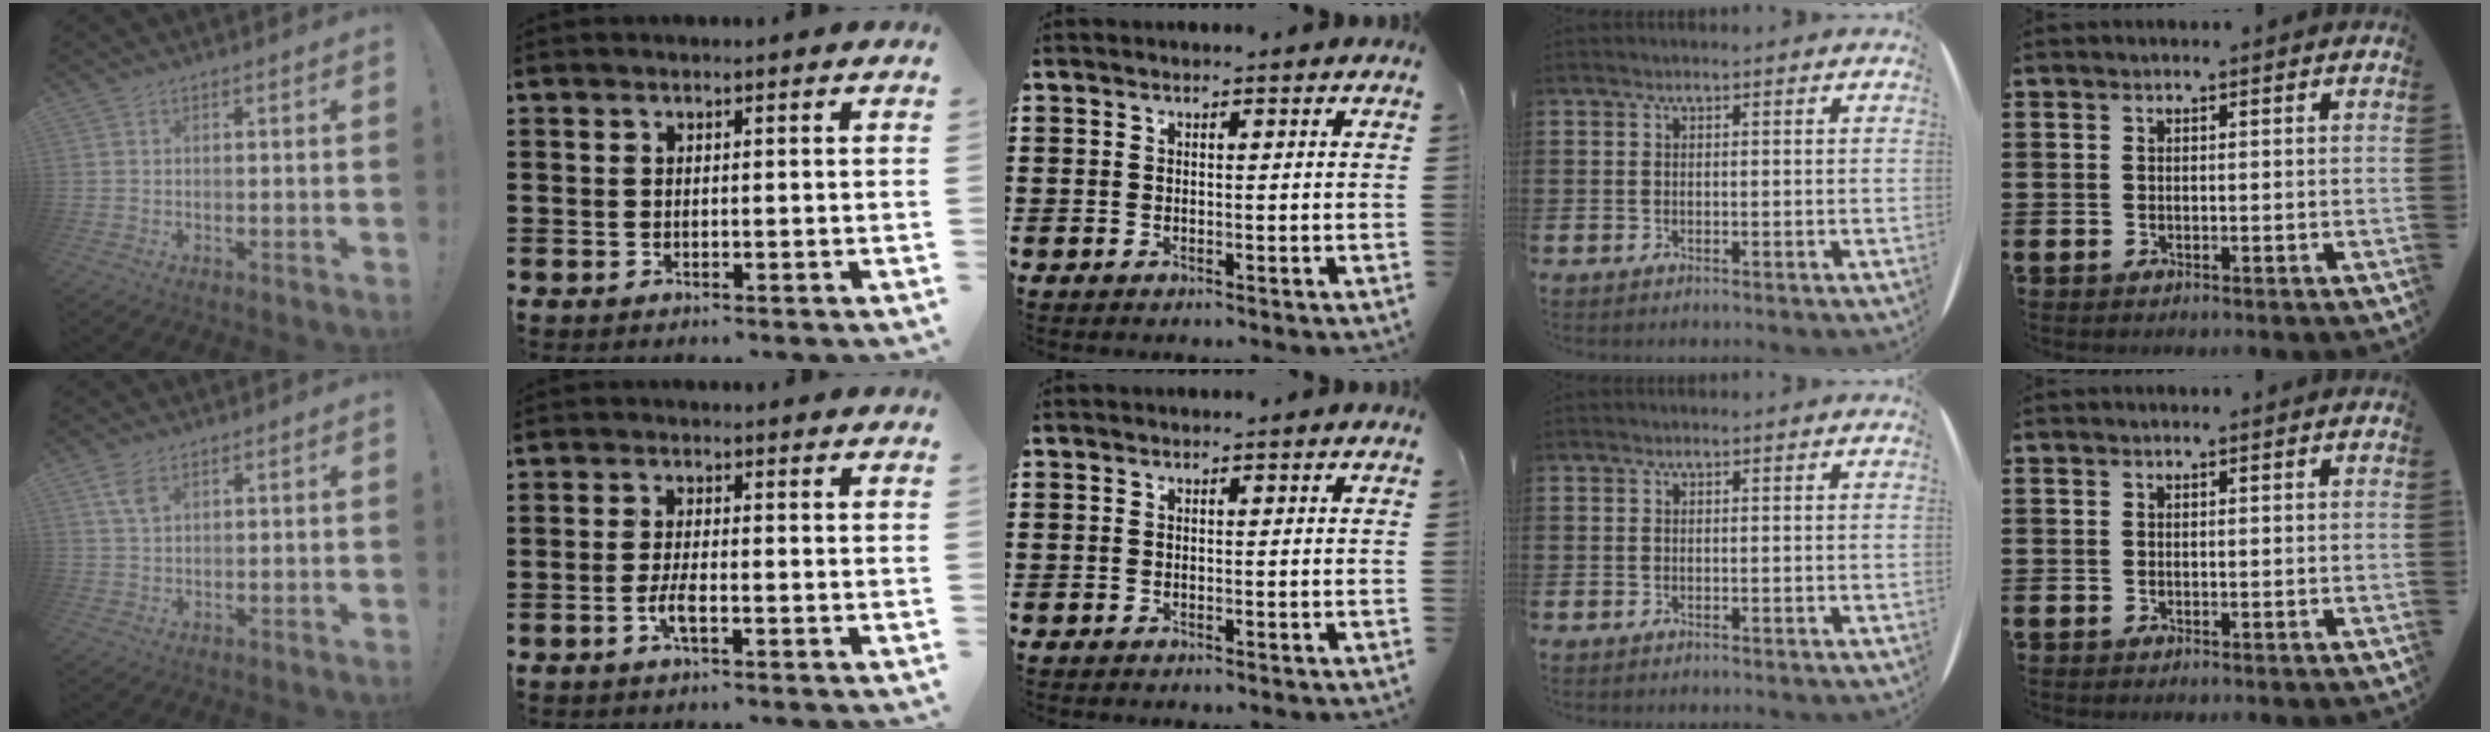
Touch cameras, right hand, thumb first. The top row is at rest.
{"thumb": {"total": 4.3, "force": [2.2, 2.1, 3.1], "torque": [-0.055, -0.004, 0.040]}, "index": {"total": 3.0, "force": [-1.2, 0.7, 2.7], "torque": [-0.060, -0.005, -0.026]}}